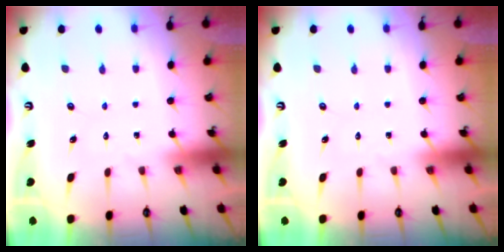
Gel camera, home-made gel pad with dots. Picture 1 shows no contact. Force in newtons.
{"total": 0.0}